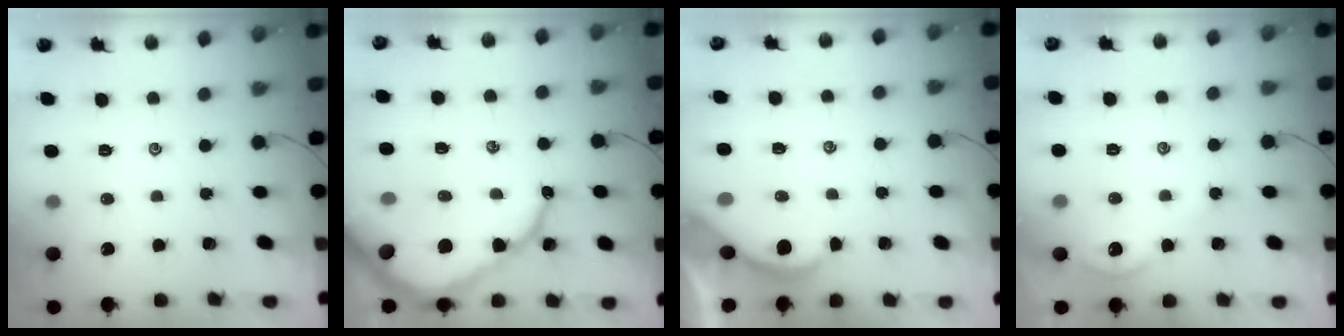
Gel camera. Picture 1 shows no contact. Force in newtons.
{"total": 12.1, "press": 12.0, "slide": 1.3}
{"total": 1.9, "press": 1.9, "slide": 0.1}
{"total": 3.5, "press": 3.4, "slide": 0.5}